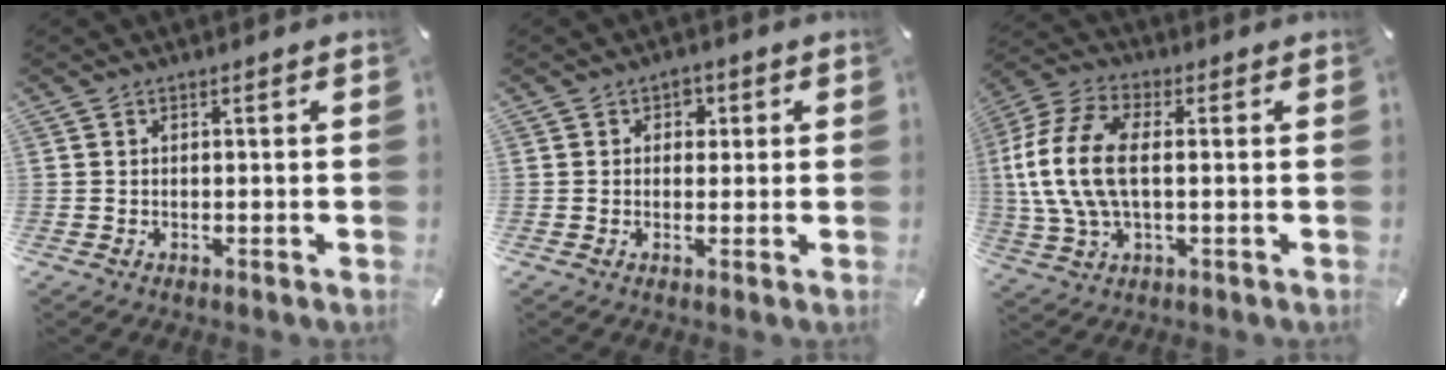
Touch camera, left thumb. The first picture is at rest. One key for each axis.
{"total": 2.6, "fx": 0.3, "fy": 2.3, "fz": 1.2, "tx": -0.002, "ty": -0.001, "tz": -0.003}
{"total": 14.5, "fx": 0.5, "fy": 7.8, "fz": 12.2, "tx": -0.268, "ty": -0.006, "tz": 0.009}